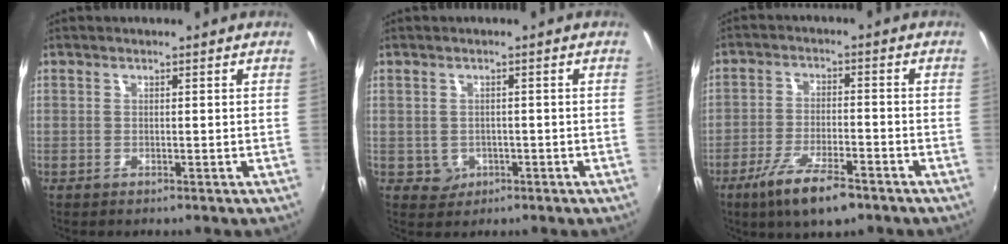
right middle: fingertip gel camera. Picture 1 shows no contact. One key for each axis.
{"total": 2.8, "fx": -0.6, "fy": 2.7, "fz": 0.7, "tx": -0.017, "ty": 0.000, "tz": -0.003}
{"total": 10.0, "fx": -6.5, "fy": 2.6, "fz": 7.1, "tx": -0.155, "ty": -0.021, "tz": -0.115}